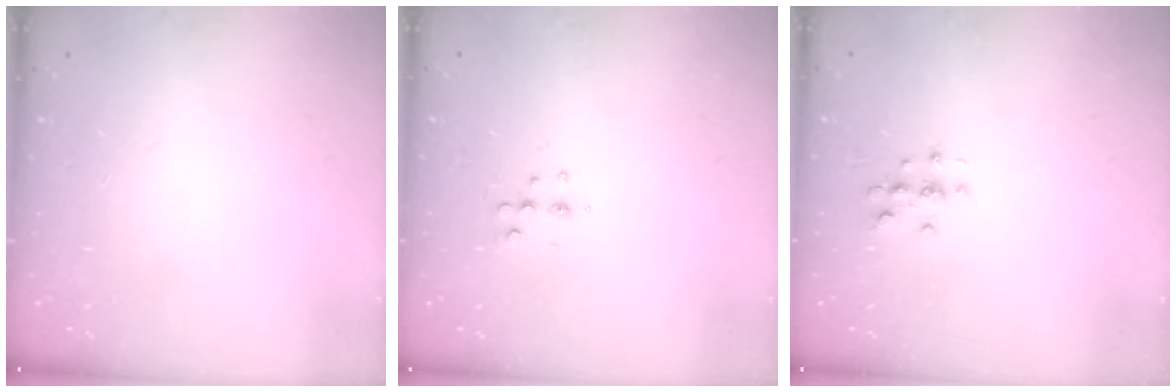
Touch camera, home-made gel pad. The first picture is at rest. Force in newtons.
{"total": 5.2, "press": 5.0, "slide": 1.1}
{"total": 3.0, "press": 3.0, "slide": 0.3}